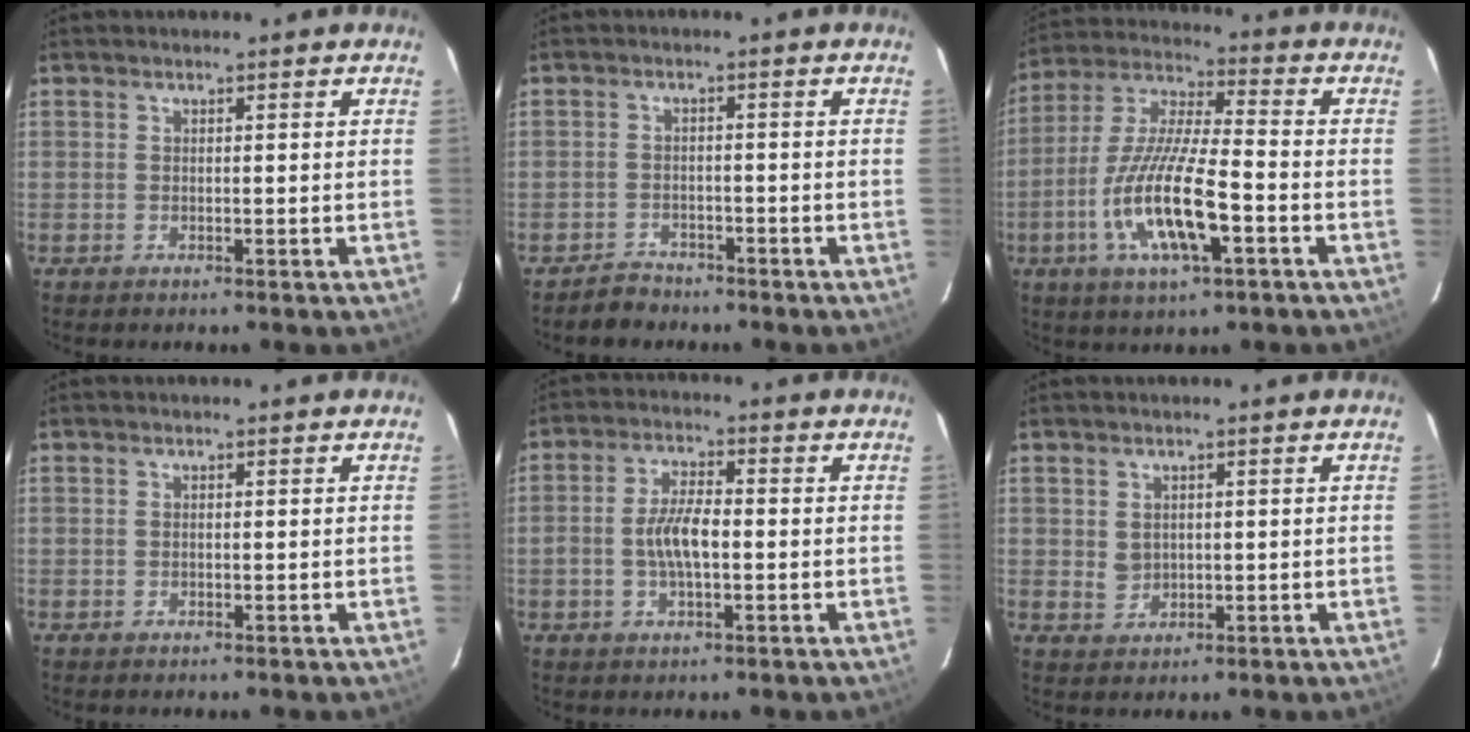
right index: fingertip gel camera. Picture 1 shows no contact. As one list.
[{"total": 3.7, "force": [-2.9, 2.3, -0.1], "torque": [-0.007, 0.019, -0.048]}, {"total": 15.9, "force": [-5.5, 3.7, 14.4], "torque": [-0.299, -0.015, -0.105]}, {"total": 0.0}, {"total": 6.4, "force": [-1.0, 2.5, 5.8], "torque": [-0.116, 0.007, -0.017]}, {"total": 2.4, "force": [0.7, 2.2, 0.8], "torque": [-0.012, 0.001, 0.020]}]